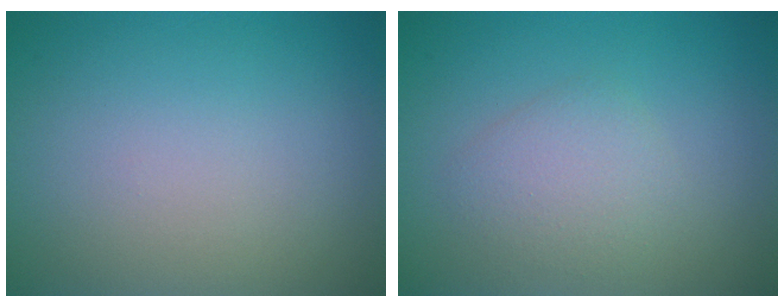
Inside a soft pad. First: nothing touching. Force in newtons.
{"total": 2.4, "press": 2.4, "slide": 0.1}